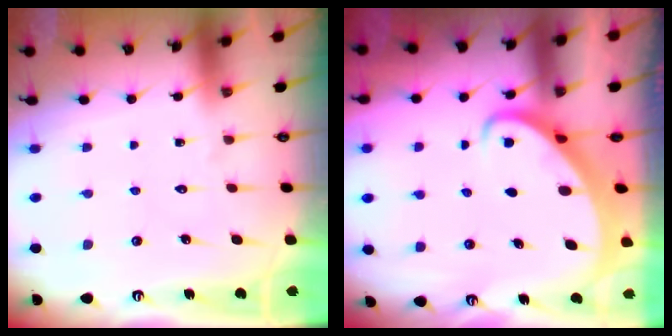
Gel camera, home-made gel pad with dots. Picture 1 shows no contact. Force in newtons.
{"total": 2.7, "press": 2.7, "slide": 0.2}